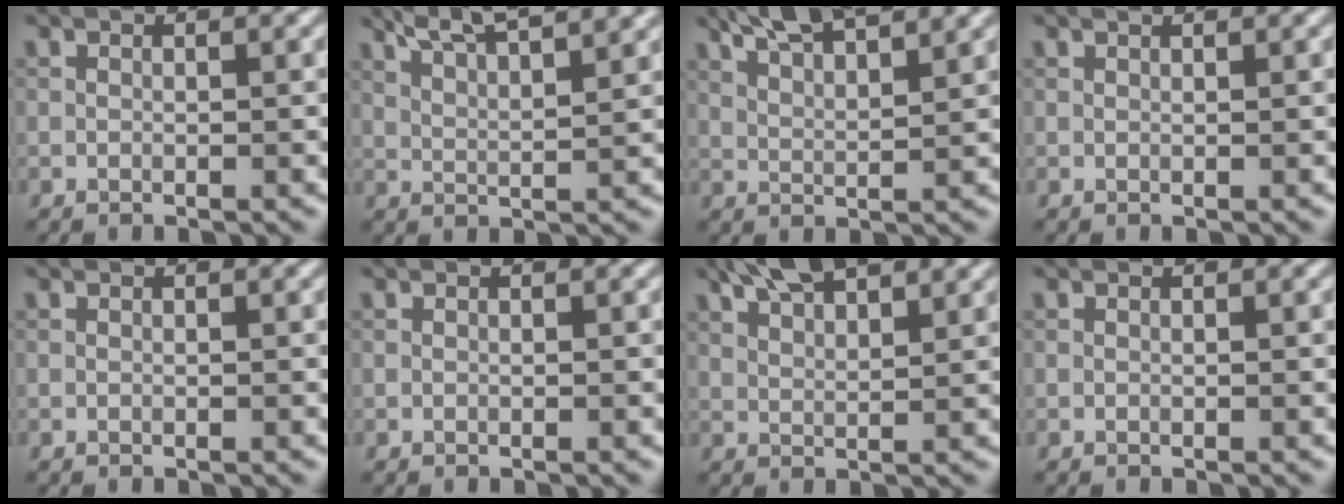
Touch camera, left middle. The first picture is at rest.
{"total": 8.5, "force": [6.6, 1.9, 5.1], "torque": [-0.065, 0.025, 0.068]}
{"total": 6.7, "force": [5.2, 1.3, 4.0], "torque": [-0.058, 0.020, 0.066]}
{"total": 0.7, "force": [0.6, 0.0, 0.3], "torque": [-0.006, -0.002, 0.006]}
{"total": 0.0}
{"total": 0.0}
{"total": 5.9, "force": [4.5, 1.4, 3.6], "torque": [-0.062, 0.020, 0.068]}
{"total": 0.0}